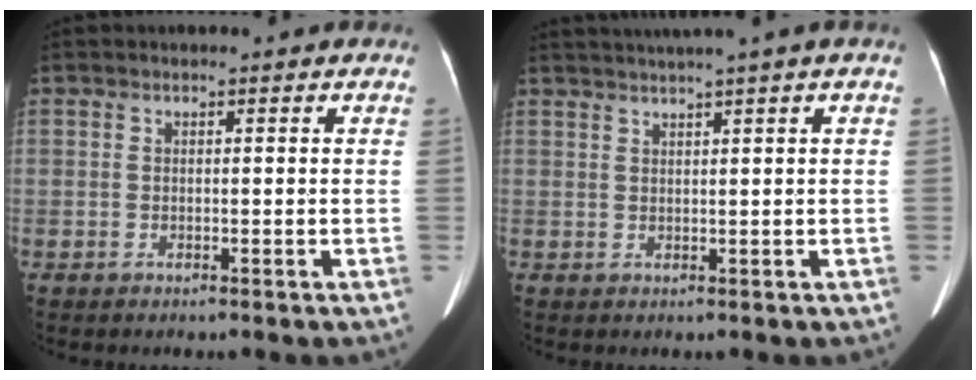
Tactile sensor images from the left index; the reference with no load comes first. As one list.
[{"total": 4.8, "force": [3.5, -1.4, 2.9], "torque": [-0.042, 0.021, 0.060]}]